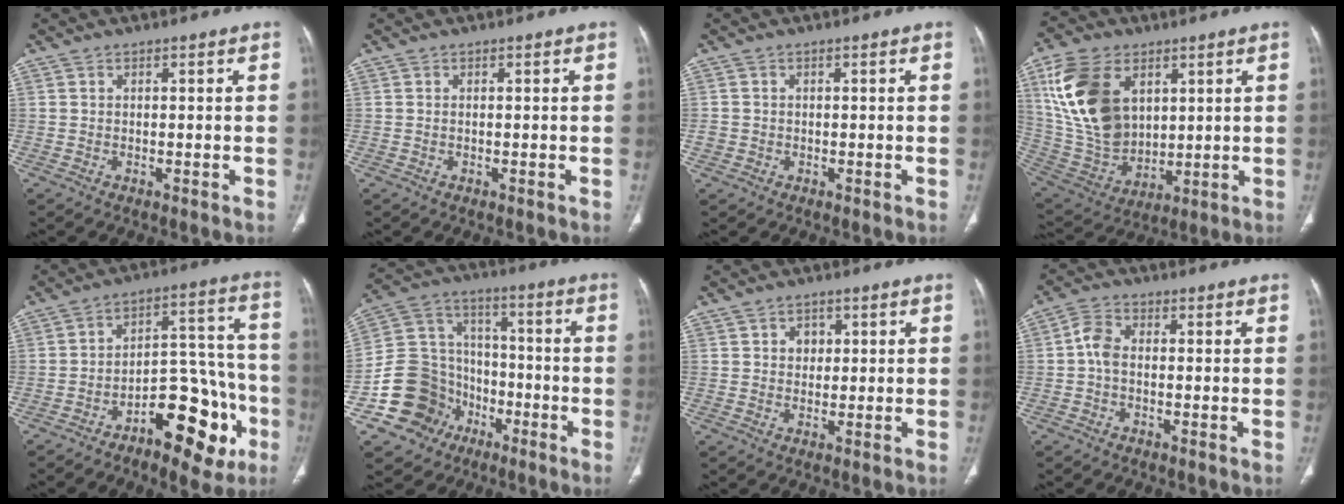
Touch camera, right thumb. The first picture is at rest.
{"total": 0.0}
{"total": 1.8, "force": [-0.3, 1.7, 0.5], "torque": [-0.005, 0.006, -0.003]}
{"total": 19.6, "force": [6.4, 13.0, 13.2], "torque": [-0.241, -0.020, 0.140]}
{"total": 17.4, "force": [-8.0, 8.1, 13.1], "torque": [-0.144, 0.070, -0.113]}
{"total": 15.7, "force": [-6.7, 13.5, 4.3], "torque": [-0.045, 0.085, -0.108]}
{"total": 2.9, "force": [0.9, 2.4, 1.3], "torque": [-0.003, -0.002, 0.013]}
{"total": 3.9, "force": [-0.4, 2.6, 3.0], "torque": [-0.058, 0.012, -0.016]}